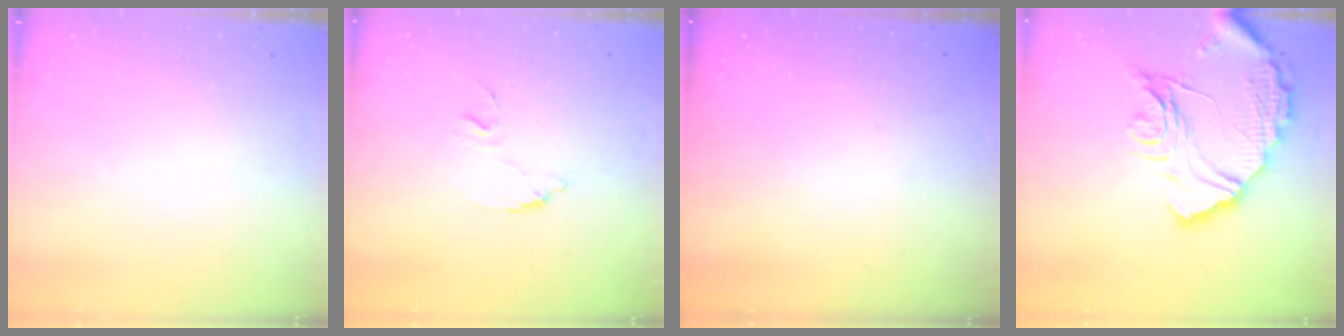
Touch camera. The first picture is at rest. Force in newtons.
{"total": 7.6, "press": 7.6, "slide": 0.4}
{"total": 3.2, "press": 3.2, "slide": 0.1}
{"total": 16.6, "press": 16.6, "slide": 1.0}